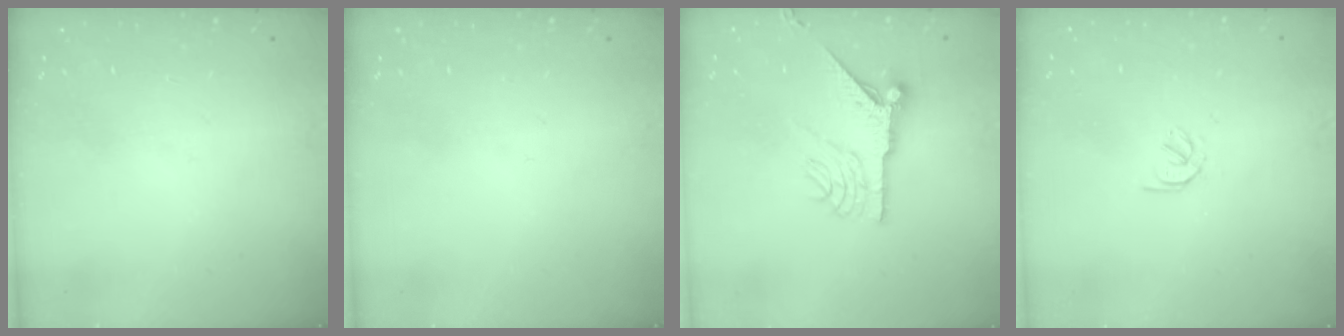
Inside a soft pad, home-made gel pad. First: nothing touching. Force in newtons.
{"total": 0.0}
{"total": 10.2, "press": 10.2, "slide": 0.5}
{"total": 1.5, "press": 1.4, "slide": 0.5}